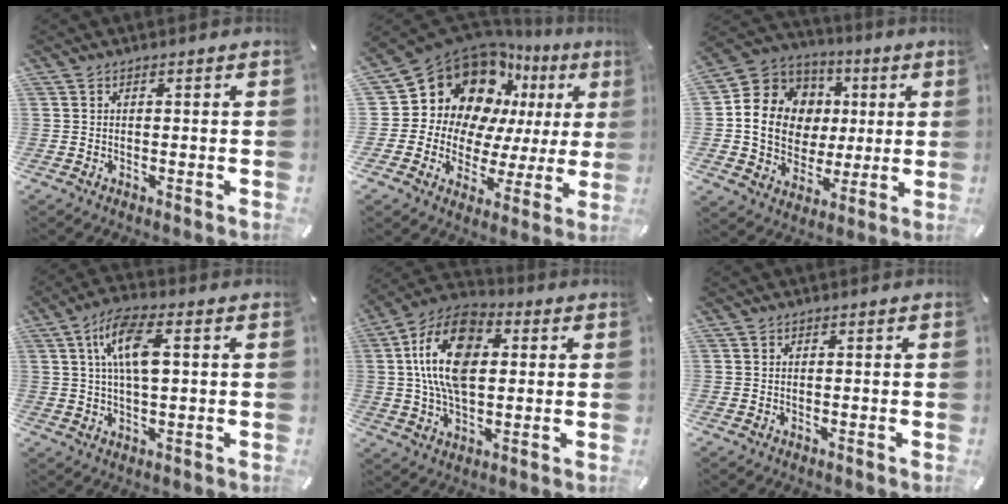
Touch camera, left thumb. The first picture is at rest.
{"total": 16.1, "force": [8.6, 12.3, 6.0], "torque": [-0.095, -0.086, 0.166]}
{"total": 14.3, "force": [1.2, 13.1, 5.5], "torque": [-0.108, -0.004, 0.032]}
{"total": 10.0, "force": [2.5, 3.9, 8.9], "torque": [-0.172, 0.006, 0.039]}
{"total": 17.1, "force": [2.7, 10.5, 13.2], "torque": [-0.272, 0.007, 0.045]}
{"total": 0.0}